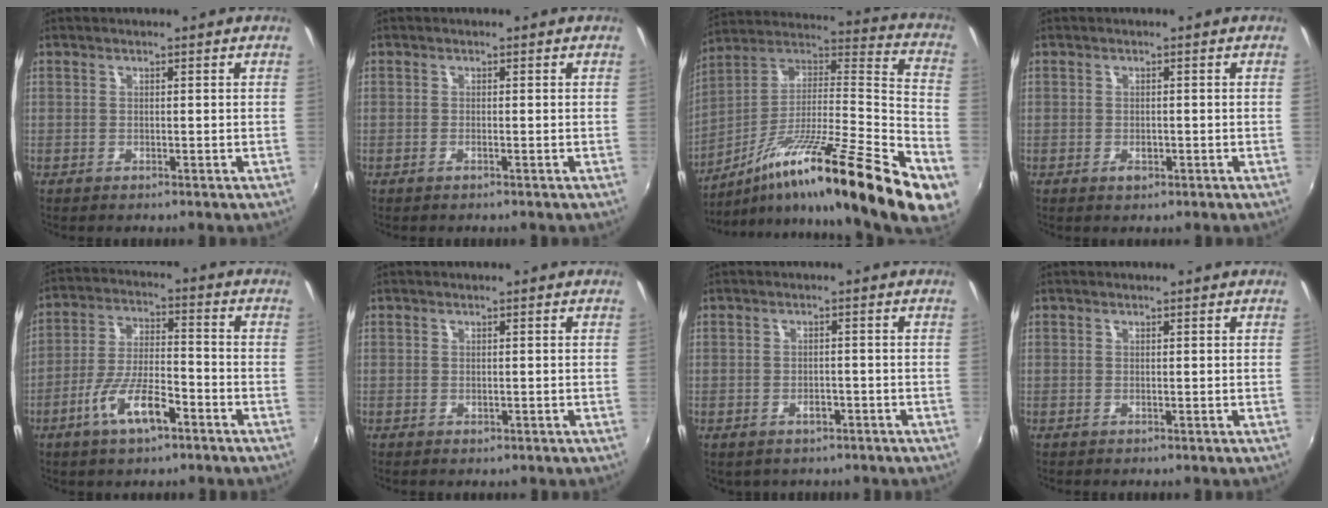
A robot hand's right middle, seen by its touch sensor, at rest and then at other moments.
{"total": 0.9, "force": [-0.6, -0.1, 0.6], "torque": [-0.010, 0.000, -0.013]}
{"total": 31.1, "force": [-15.6, 3.8, 26.6], "torque": [-0.371, -0.024, -0.260]}
{"total": 1.6, "force": [-0.8, 1.0, 1.0], "torque": [-0.017, -0.002, -0.013]}
{"total": 10.3, "force": [-5.7, 3.1, 8.0], "torque": [-0.158, -0.001, -0.101]}
{"total": 0.0}
{"total": 2.6, "force": [-1.2, 1.9, 1.3], "torque": [-0.027, -0.003, -0.012]}
{"total": 0.0}